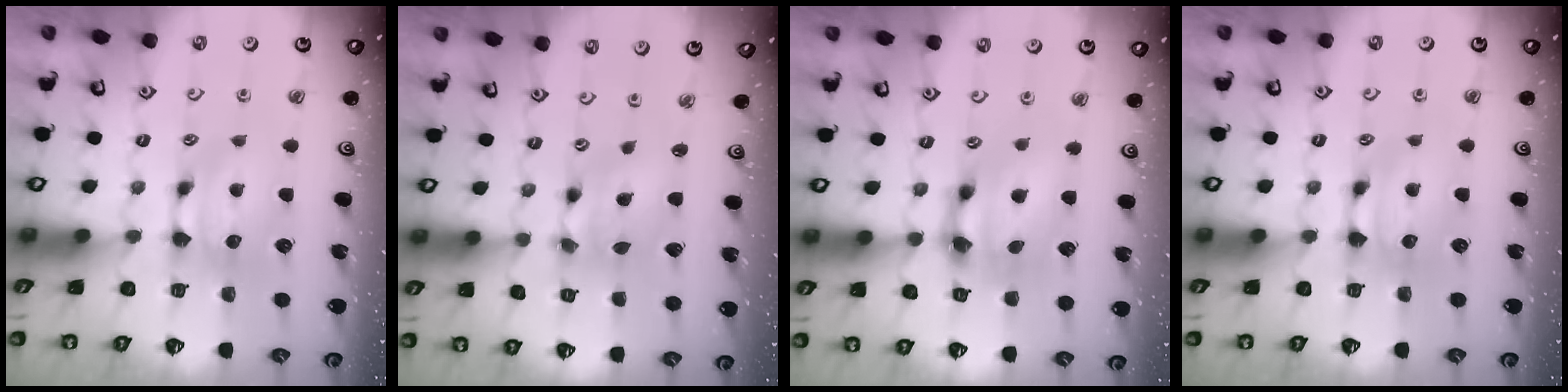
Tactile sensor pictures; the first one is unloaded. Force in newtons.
{"total": 3.4, "press": 2.9, "slide": 1.8}
{"total": 6.0, "press": 5.5, "slide": 2.4}
{"total": 0.0}